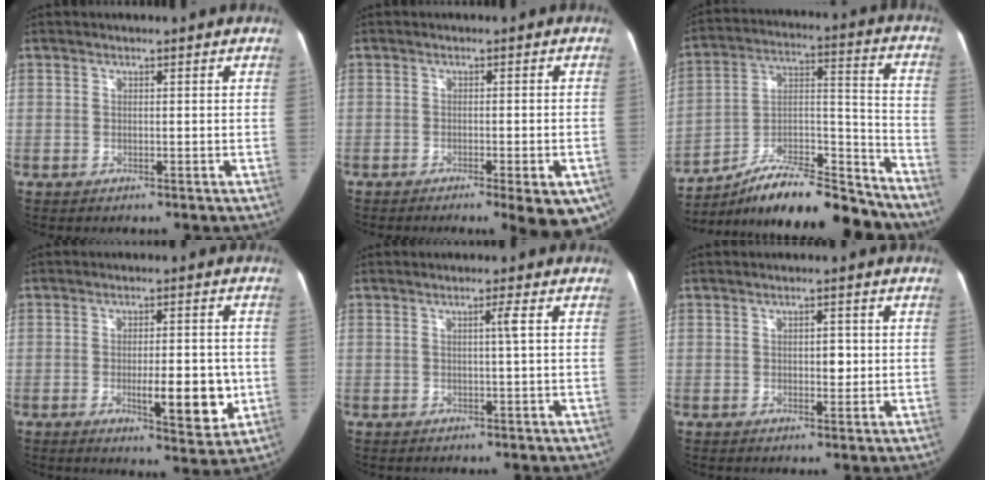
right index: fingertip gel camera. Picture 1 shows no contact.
{"total": 8.2, "force": [-5.1, 1.3, 6.3], "torque": [-0.060, -0.004, -0.067]}
{"total": 19.1, "force": [-17.3, 2.9, 7.5], "torque": [-0.123, 0.041, -0.291]}
{"total": 9.2, "force": [-1.9, 2.6, 8.6], "torque": [-0.118, -0.009, -0.021]}
{"total": 1.7, "force": [0.3, -0.6, 1.6], "torque": [-0.027, -0.001, 0.005]}
{"total": 2.4, "force": [0.1, 1.2, 2.1], "torque": [-0.026, 0.002, 0.002]}